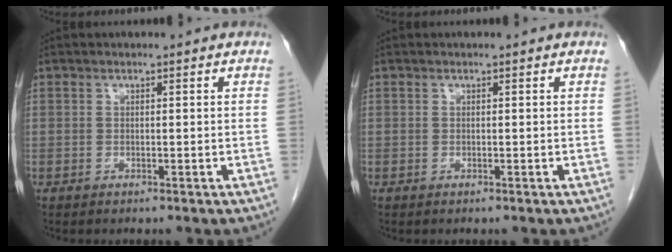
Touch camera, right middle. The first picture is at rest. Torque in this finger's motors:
{"motor_torque": [0.00, 0.00, 0.00, 0.00]}